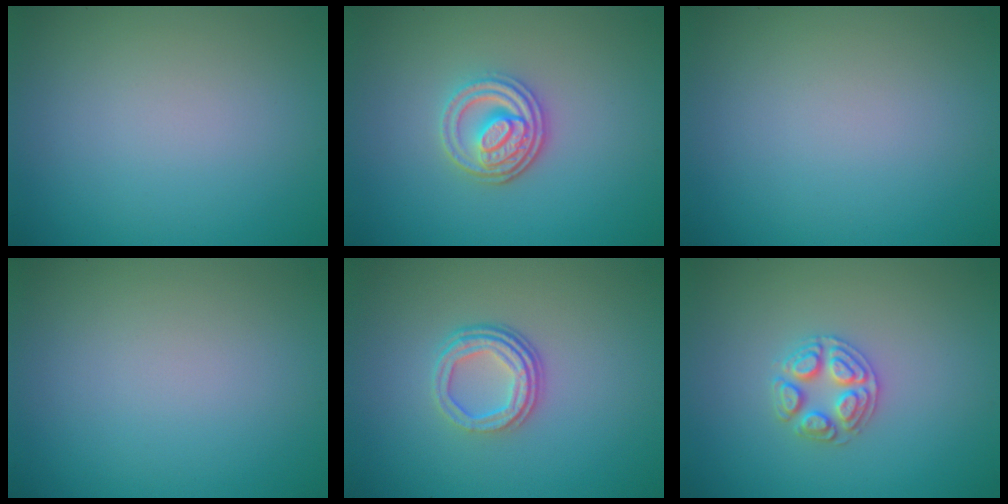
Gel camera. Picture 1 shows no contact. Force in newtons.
{"total": 3.6, "press": 3.1, "slide": 1.9}
{"total": 0.0}
{"total": 0.0}
{"total": 3.5, "press": 2.5, "slide": 2.5}
{"total": 2.5, "press": 2.5, "slide": 0.4}